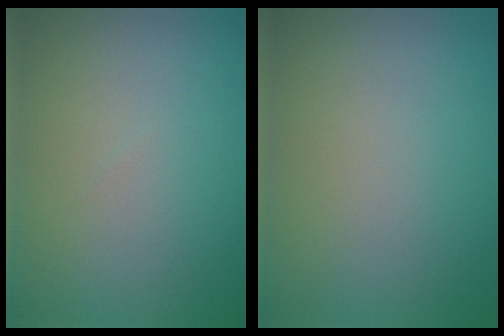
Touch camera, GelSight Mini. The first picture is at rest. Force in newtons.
{"total": 0.0}